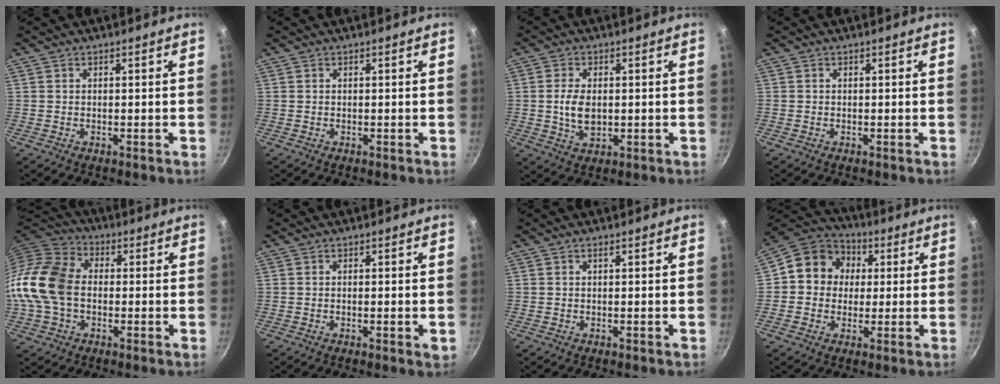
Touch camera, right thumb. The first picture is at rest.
{"total": 0.0}
{"total": 6.1, "force": [0.1, 3.8, 4.8], "torque": [-0.089, -0.005, 0.005]}
{"total": 0.0}
{"total": 14.8, "force": [-1.1, 10.8, 10.0], "torque": [-0.178, 0.027, -0.038]}
{"total": 1.8, "force": [-0.4, 0.4, 1.8], "torque": [-0.027, -0.003, -0.007]}
{"total": 0.6, "force": [0.1, 0.1, 0.6], "torque": [-0.011, 0.002, 0.000]}
{"total": 11.7, "force": [1.6, 10.4, 5.1], "torque": [-0.050, 0.020, 0.007]}